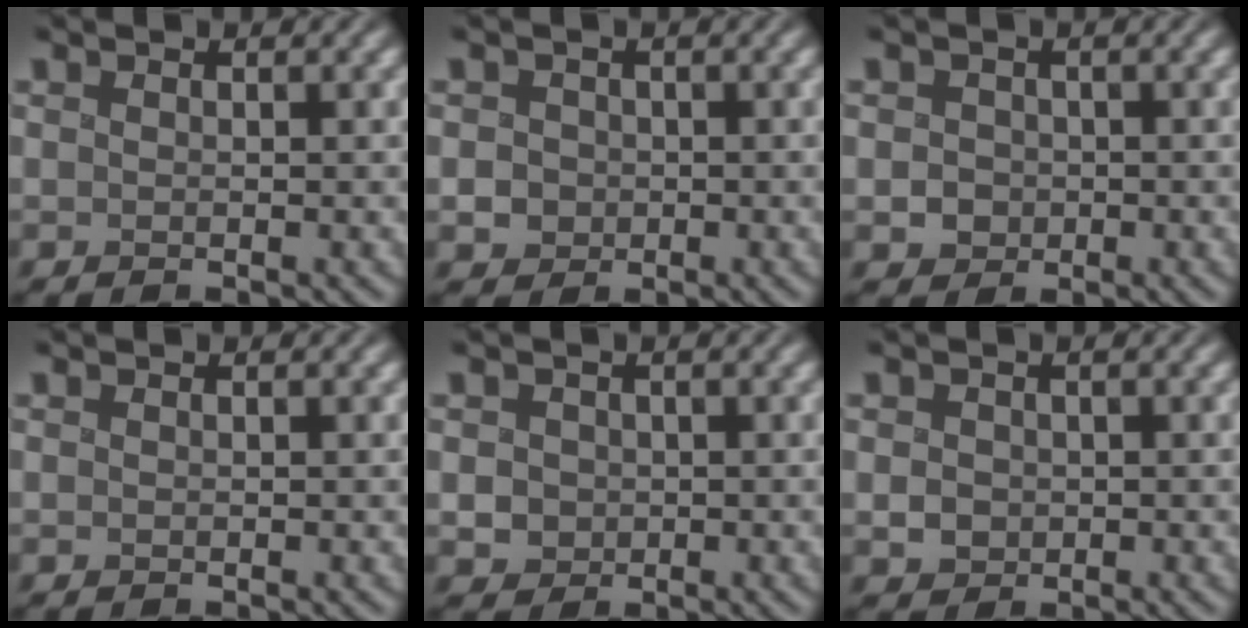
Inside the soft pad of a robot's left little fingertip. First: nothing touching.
{"total": 1.7, "force": [-0.4, 1.6, 0.4], "torque": [-0.010, -0.002, -0.001]}
{"total": 1.7, "force": [-0.5, 1.5, 0.5], "torque": [-0.010, 0.000, -0.006]}
{"total": 0.0}
{"total": 1.8, "force": [-0.3, 1.7, 0.5], "torque": [-0.016, -0.005, -0.004]}
{"total": 1.5, "force": [-0.3, 1.4, 0.5], "torque": [-0.011, -0.004, -0.003]}